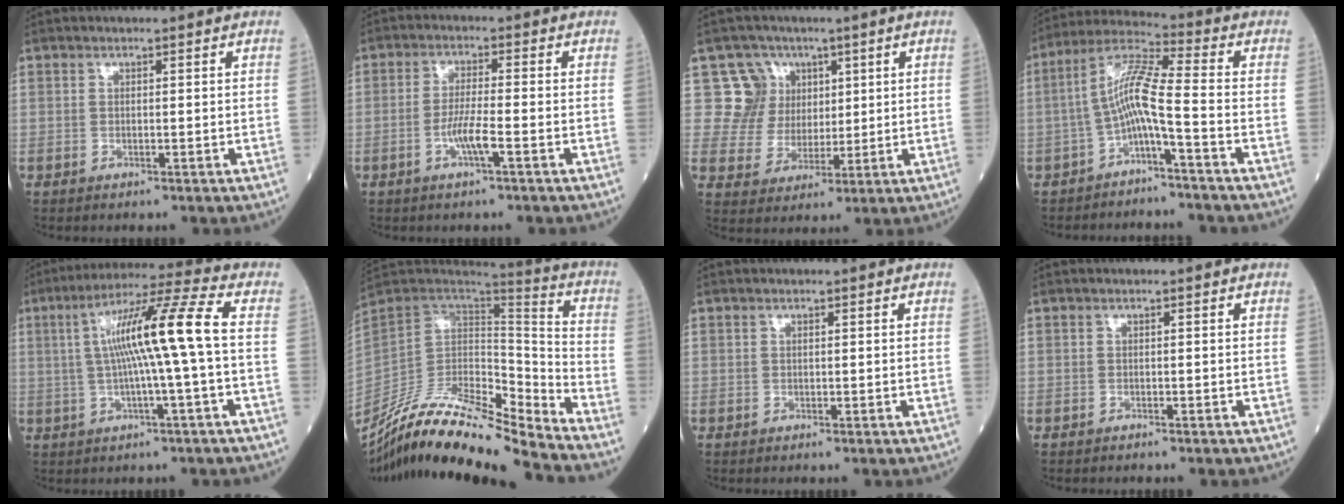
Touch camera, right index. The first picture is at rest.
{"total": 4.3, "force": [-1.7, -0.1, 3.9], "torque": [-0.078, -0.004, -0.036]}
{"total": 7.9, "force": [3.2, 7.2, -0.6], "torque": [0.022, 0.016, 0.059]}
{"total": 8.2, "force": [-2.7, -0.1, 7.7], "torque": [-0.152, 0.025, -0.056]}
{"total": 12.1, "force": [0.6, -1.0, 12.1], "torque": [-0.209, 0.022, 0.008]}
{"total": 20.4, "force": [-18.4, 1.8, 8.5], "torque": [-0.164, 0.016, -0.331]}
{"total": 0.0}
{"total": 1.2, "force": [-1.1, 0.3, 0.4], "torque": [-0.012, -0.002, -0.013]}